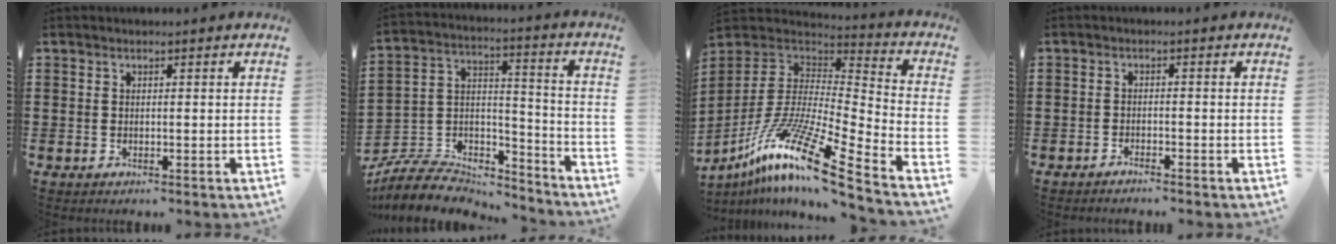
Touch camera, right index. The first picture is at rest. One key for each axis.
{"total": 8.0, "fx": -7.1, "fy": 3.1, "fz": 1.9, "tx": -0.049, "ty": 0.007, "tz": -0.141}
{"total": 15.4, "fx": -10.1, "fy": 1.6, "fz": 11.6, "tx": -0.227, "ty": 0.014, "tz": -0.191}
{"total": 1.3, "fx": -1.3, "fy": -0.1, "fz": 0.0, "tx": -0.003, "ty": 0.002, "tz": -0.025}